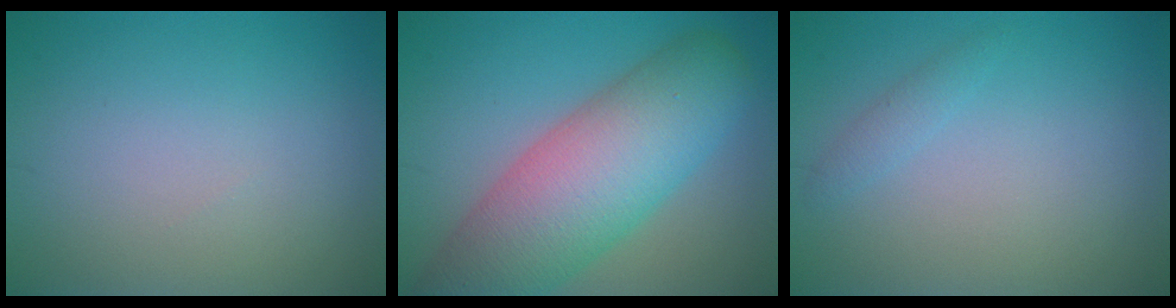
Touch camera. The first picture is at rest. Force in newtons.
{"total": 10.8, "press": 10.8, "slide": 0.5}
{"total": 1.0, "press": 1.0, "slide": 0.1}